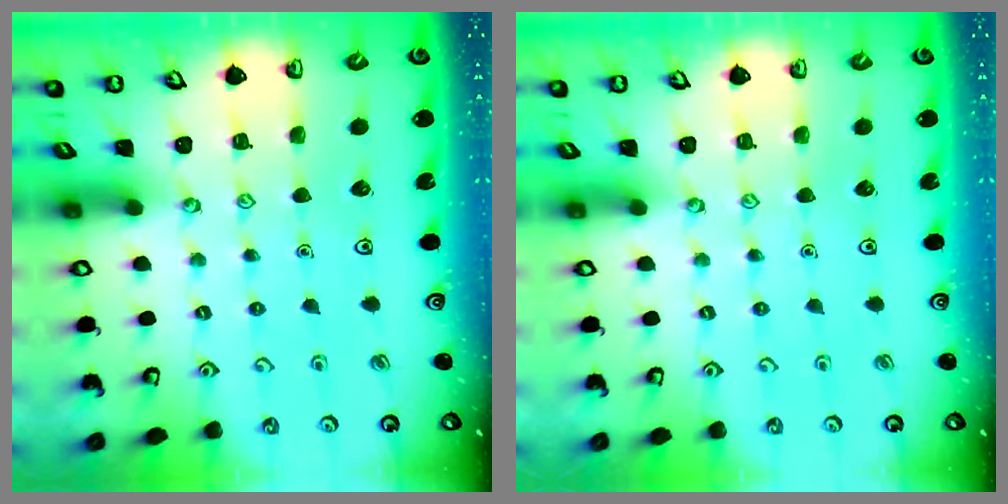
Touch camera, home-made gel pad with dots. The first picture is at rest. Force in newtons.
{"total": 0.0}